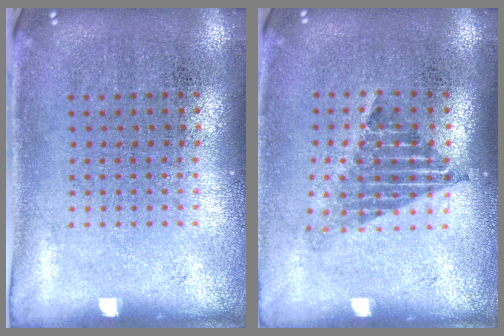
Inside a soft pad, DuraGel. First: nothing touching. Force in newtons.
{"total": 1.3, "press": 1.0, "slide": 0.9}